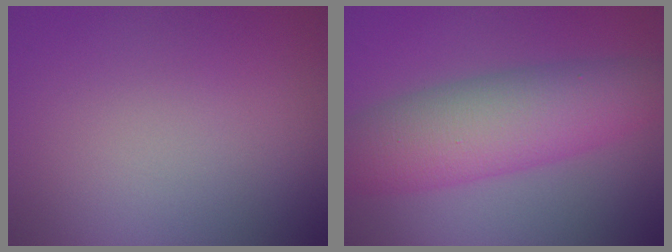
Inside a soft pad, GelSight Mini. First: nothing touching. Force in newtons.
{"total": 7.7, "press": 7.7, "slide": 0.3}